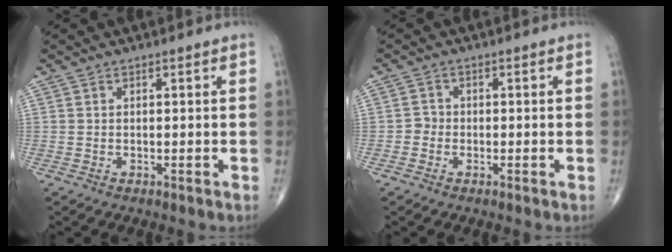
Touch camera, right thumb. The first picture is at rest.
{"total": 1.8, "force": [-0.7, 1.6, 0.4], "torque": [0.002, 0.008, -0.019]}